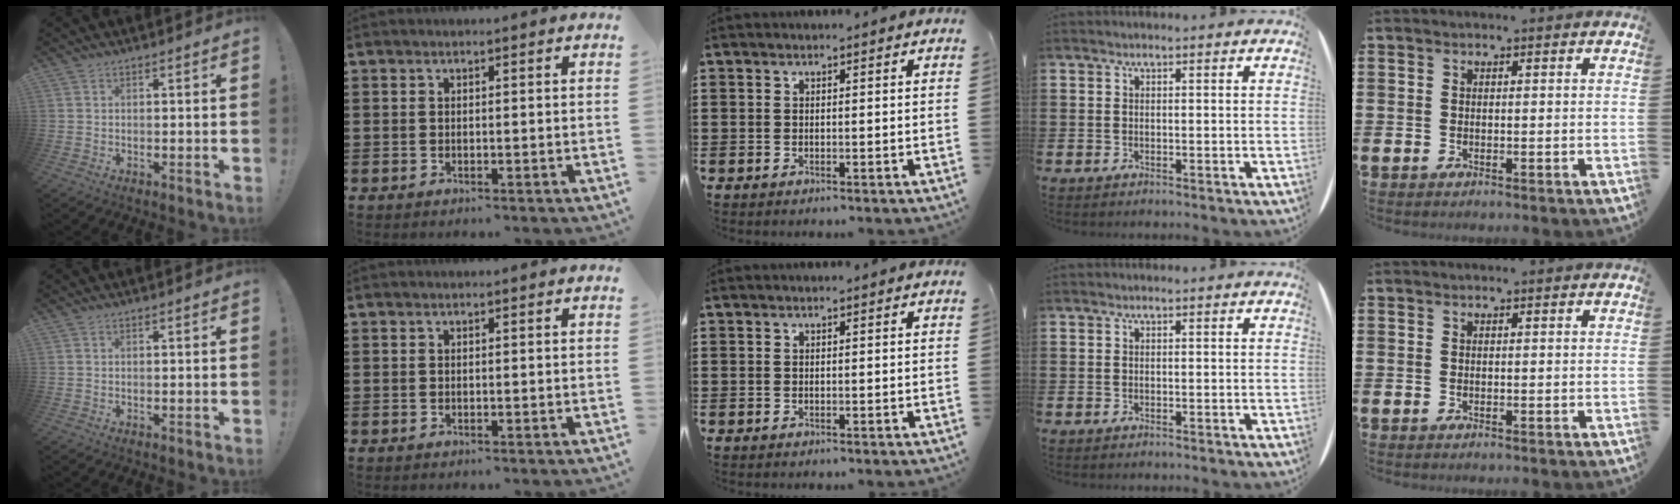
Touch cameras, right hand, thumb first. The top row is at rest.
{}